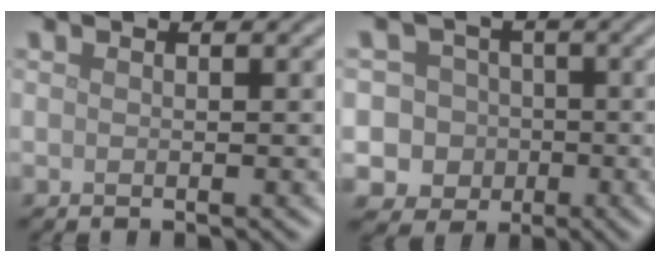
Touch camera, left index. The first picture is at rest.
{"total": 7.5, "force": [-1.6, 7.1, 1.9], "torque": [-0.017, 0.017, -0.063]}